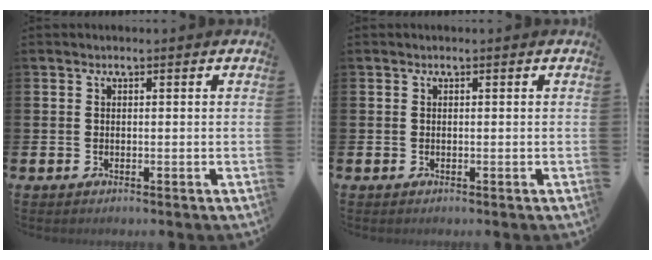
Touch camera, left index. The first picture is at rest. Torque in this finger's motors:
{"motor_torque": [0.00, 0.00, 0.00, 0.00]}